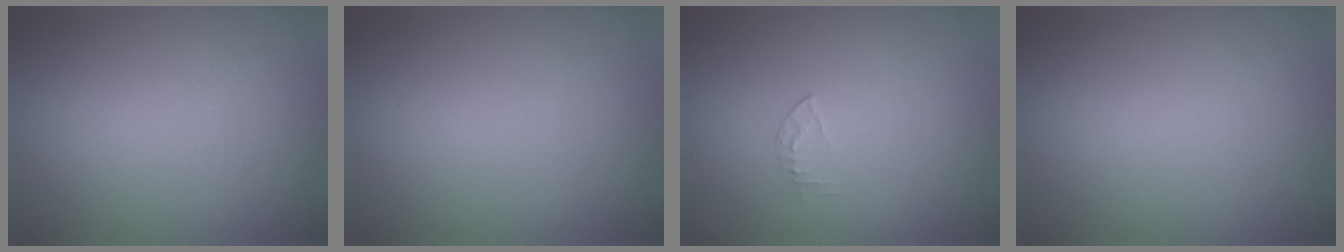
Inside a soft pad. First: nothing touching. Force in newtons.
{"total": 0.0}
{"total": 0.6, "press": 0.4, "slide": 0.4}
{"total": 0.0}